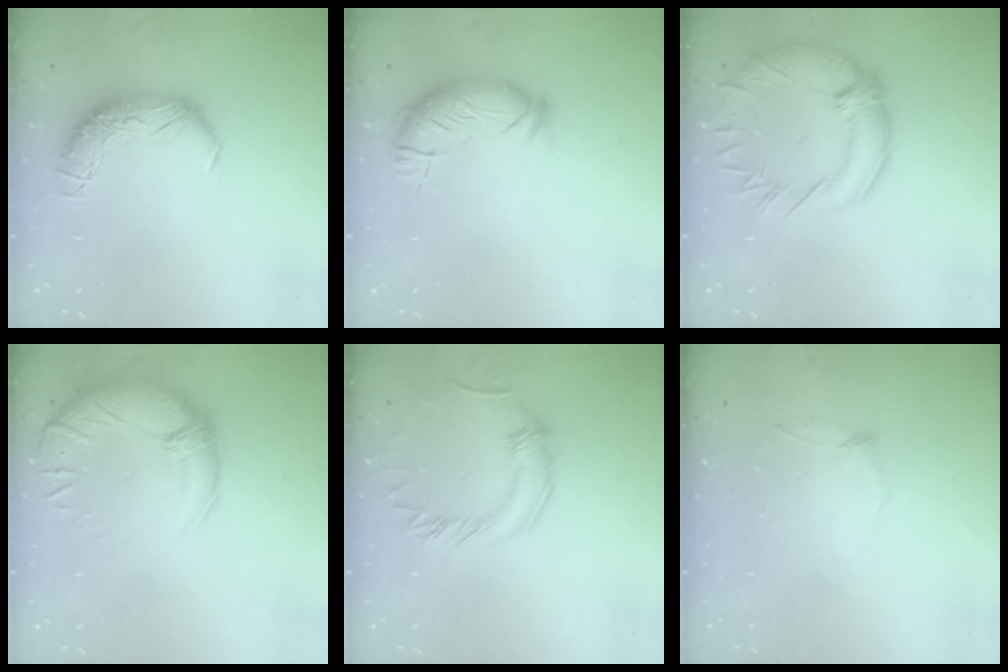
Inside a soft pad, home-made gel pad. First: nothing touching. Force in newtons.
{"total": 3.5, "press": 3.4, "slide": 0.9}
{"total": 5.5, "press": 4.7, "slide": 2.8}
{"total": 2.8, "press": 0.1, "slide": 2.8}
{"total": 0.0}
{"total": 8.3, "press": 8.3, "slide": 0.6}